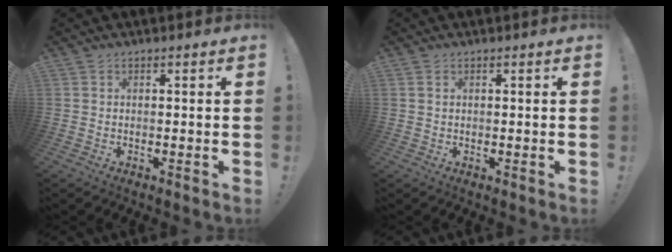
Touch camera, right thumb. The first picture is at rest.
{"total": 0.9, "force": [0.5, 0.5, 0.5], "torque": [-0.005, 0.000, 0.009]}